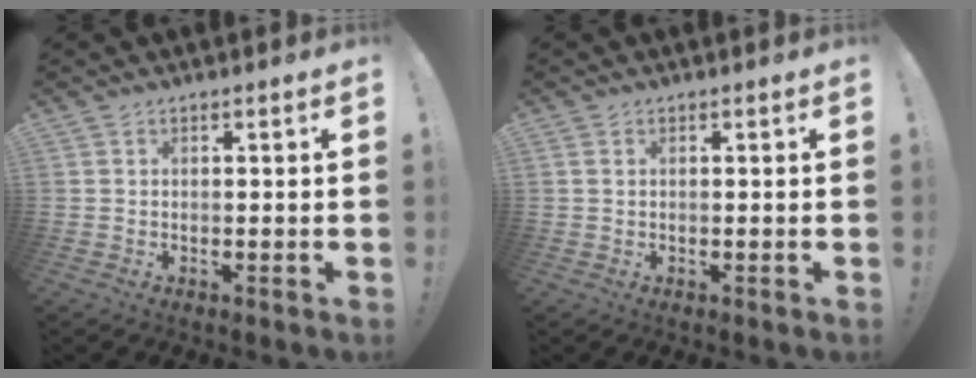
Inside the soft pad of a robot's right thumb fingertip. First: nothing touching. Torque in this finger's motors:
{"motor_torque": [-0.25, 0.25, 0.26, -0.07, -0.09]}